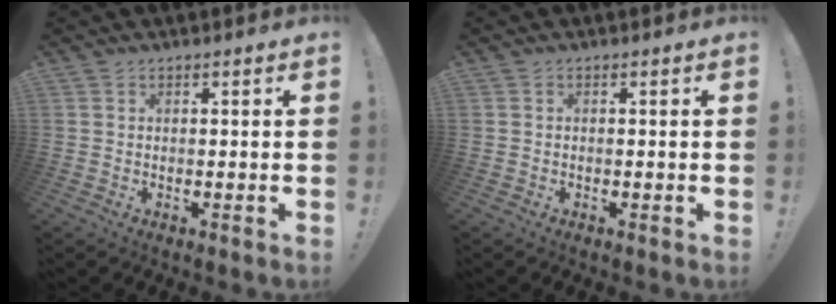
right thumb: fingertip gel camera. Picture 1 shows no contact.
{"total": 0.0}